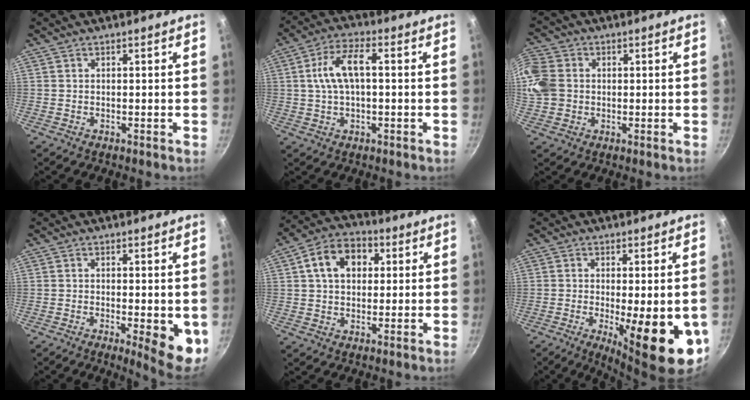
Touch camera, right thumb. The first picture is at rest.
{"total": 8.9, "force": [0.8, 4.2, 7.8], "torque": [-0.148, 0.025, 0.009]}
{"total": 12.0, "force": [0.9, 10.3, 6.1], "torque": [-0.146, 0.012, 0.010]}
{"total": 8.1, "force": [-1.7, 2.2, 7.6], "torque": [-0.088, -0.008, -0.017]}
{"total": 11.0, "force": [2.8, 8.0, 6.9], "torque": [-0.089, 0.017, 0.032]}
{"total": 15.9, "force": [-4.2, 4.5, 14.7], "torque": [-0.185, -0.011, -0.047]}